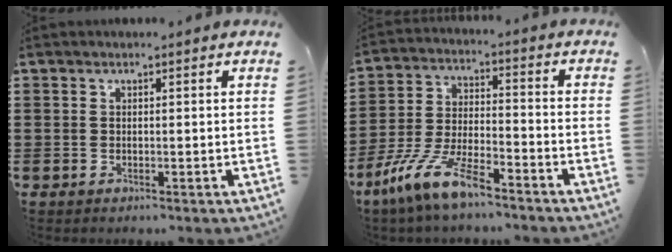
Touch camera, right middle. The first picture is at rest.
{"total": 10.0, "force": [-7.9, 1.5, 5.9], "torque": [-0.141, -0.002, -0.159]}